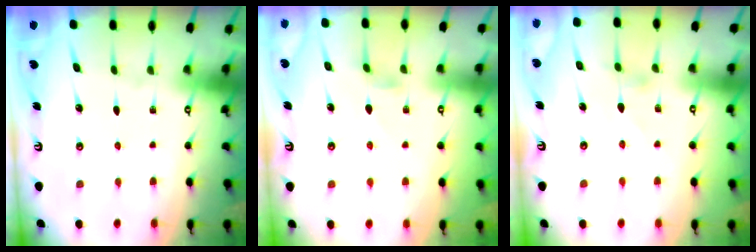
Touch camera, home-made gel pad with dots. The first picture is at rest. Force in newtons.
{"total": 0.9, "press": 0.8, "slide": 0.4}
{"total": 1.9, "press": 1.9, "slide": 0.3}